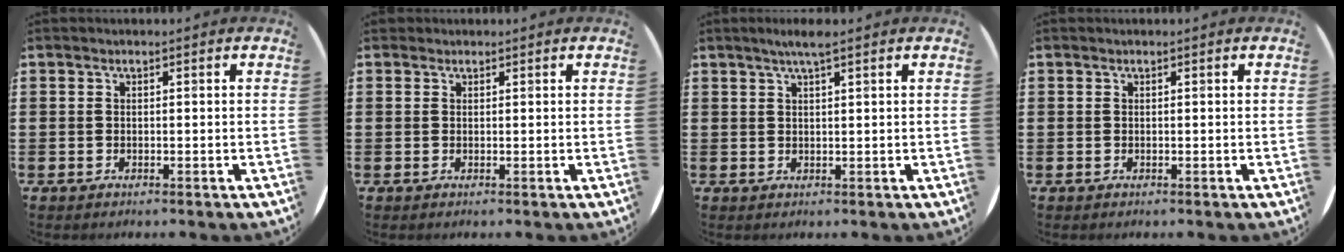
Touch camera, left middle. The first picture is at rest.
{"total": 0.5, "force": [0.4, 0.3, -0.1], "torque": [0.011, 0.000, 0.006]}
{"total": 2.6, "force": [1.9, 0.0, 1.8], "torque": [-0.036, 0.004, 0.033]}
{"total": 0.0}